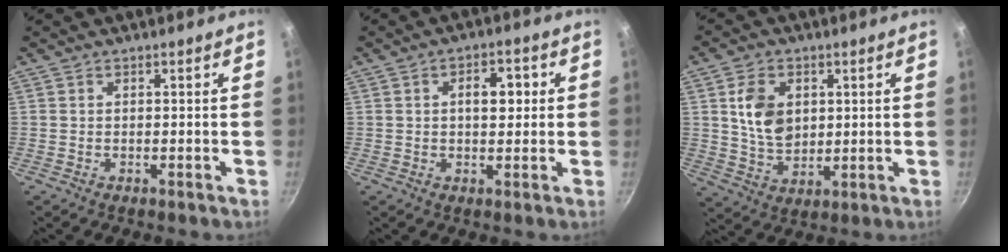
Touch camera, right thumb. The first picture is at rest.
{"total": 5.8, "force": [1.0, 3.4, 4.6], "torque": [-0.042, 0.006, 0.011]}
{"total": 9.5, "force": [2.3, 6.7, 6.3], "torque": [-0.097, -0.015, 0.048]}